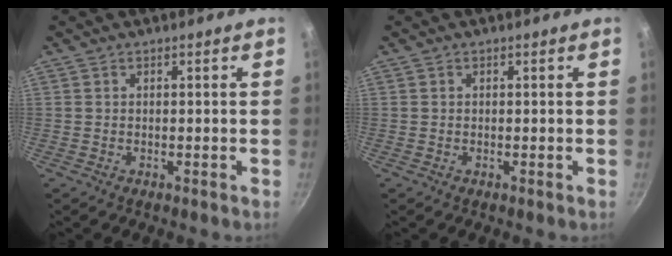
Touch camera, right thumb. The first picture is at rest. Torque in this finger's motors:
{"motor_torque": [0.06, 0.16, -0.26, 0.27, 0.03]}